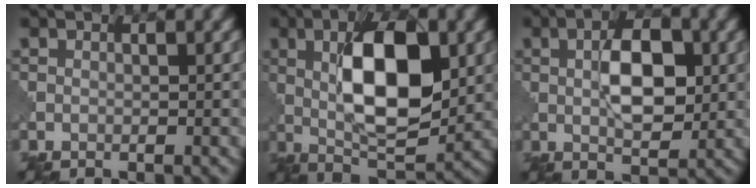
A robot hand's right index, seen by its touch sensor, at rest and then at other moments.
{"total": 9.8, "force": [1.5, 4.0, 8.8], "torque": [-0.139, 0.004, 0.028]}
{"total": 5.5, "force": [0.8, 2.5, 4.8], "torque": [-0.077, 0.002, 0.015]}